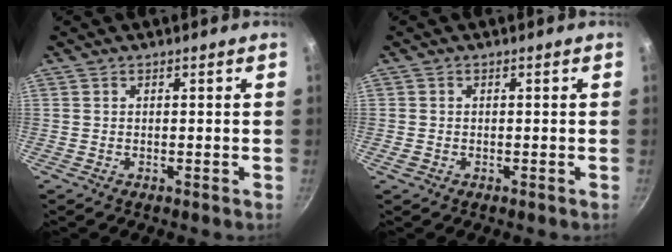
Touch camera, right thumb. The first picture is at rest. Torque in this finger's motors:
{"motor_torque": [-0.25, -0.03, -0.39, -0.03, -0.01]}